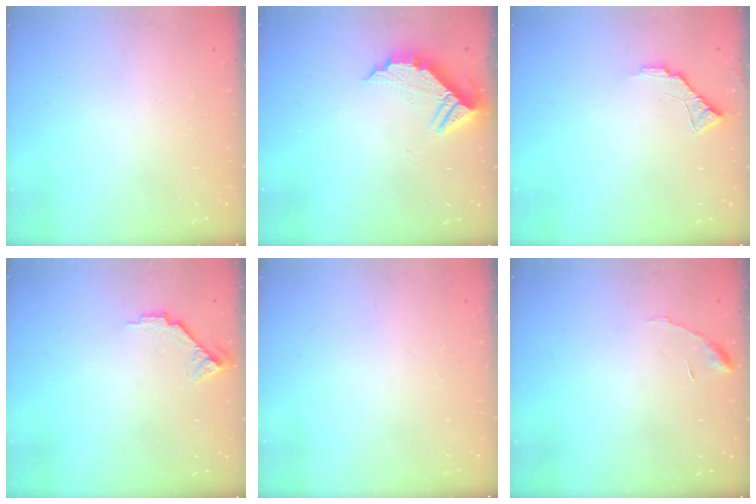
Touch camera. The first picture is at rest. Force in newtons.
{"total": 8.9, "press": 8.9, "slide": 0.9}
{"total": 7.5, "press": 7.5, "slide": 0.7}
{"total": 6.9, "press": 6.9, "slide": 0.6}
{"total": 0.0}
{"total": 6.2, "press": 6.2, "slide": 0.4}